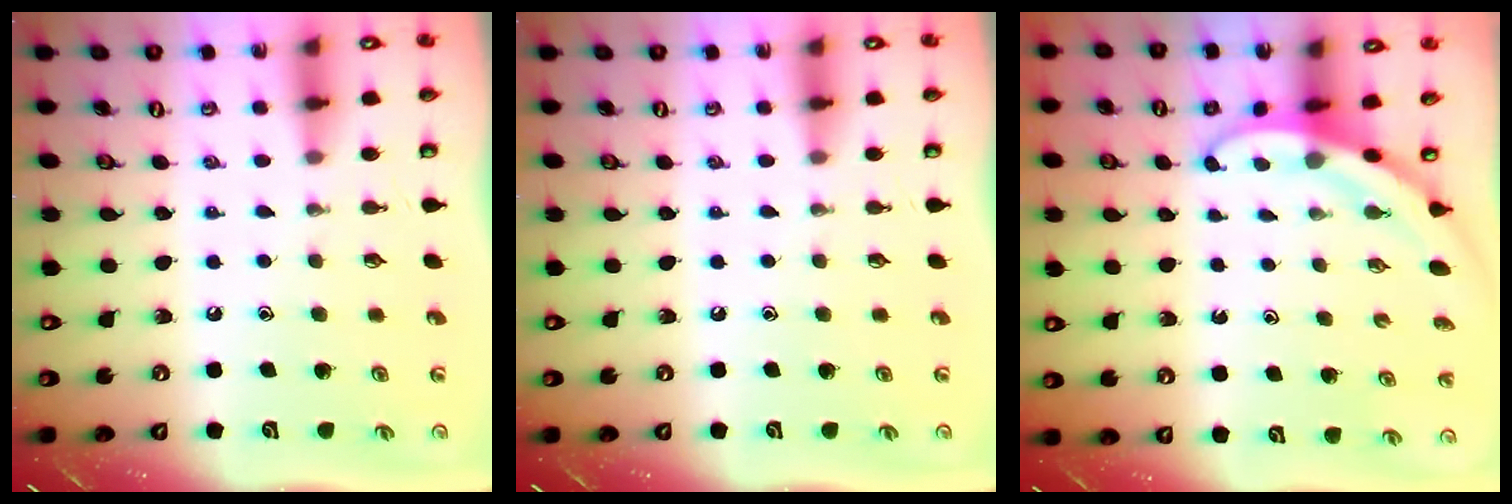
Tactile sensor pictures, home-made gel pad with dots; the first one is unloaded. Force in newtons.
{"total": 0.0}
{"total": 3.1, "press": 3.1, "slide": 0.1}